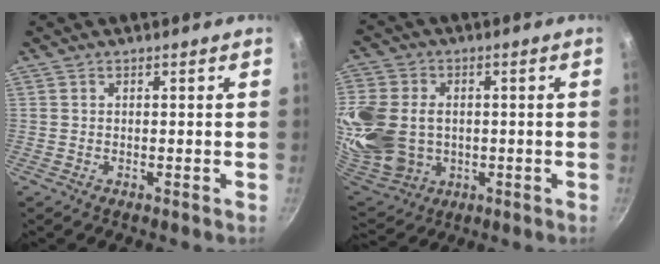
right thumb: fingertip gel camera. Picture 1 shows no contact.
{"total": 20.3, "force": [-0.2, 15.8, 12.8], "torque": [-0.290, 0.002, 0.011]}